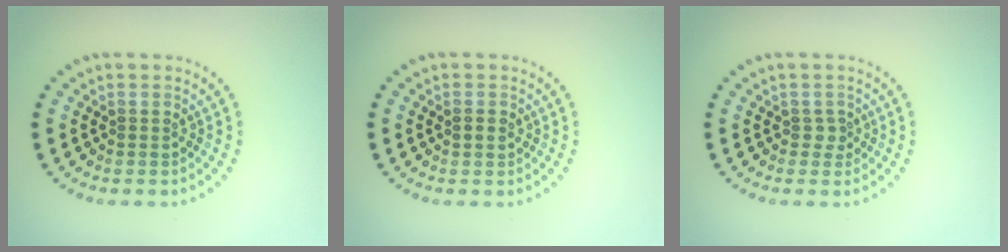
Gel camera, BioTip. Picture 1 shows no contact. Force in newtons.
{"total": 1.1, "press": 1.0, "slide": 0.3}
{"total": 1.0, "press": 0.8, "slide": 0.6}